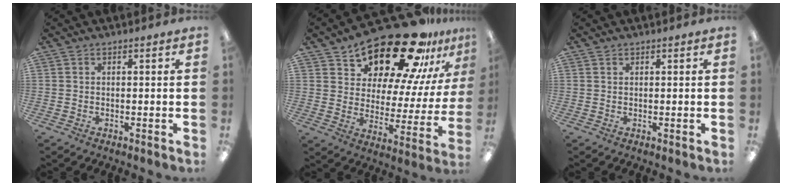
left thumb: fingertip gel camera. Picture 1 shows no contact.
{"total": 23.1, "force": [18.5, 8.9, 10.6], "torque": [-0.156, -0.144, 0.312]}
{"total": 0.6, "force": [0.5, 0.4, 0.2], "torque": [-0.003, 0.003, 0.008]}